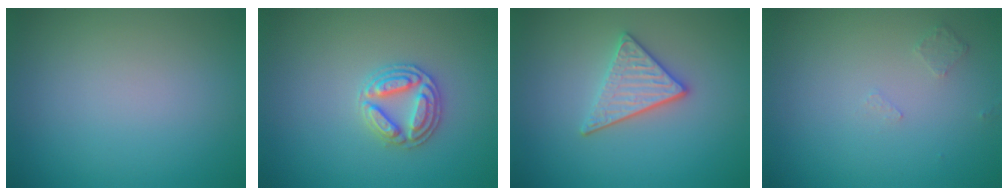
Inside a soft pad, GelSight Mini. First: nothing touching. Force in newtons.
{"total": 2.9, "press": 2.9, "slide": 0.2}
{"total": 3.2, "press": 2.9, "slide": 1.4}
{"total": 0.6, "press": 0.5, "slide": 0.4}